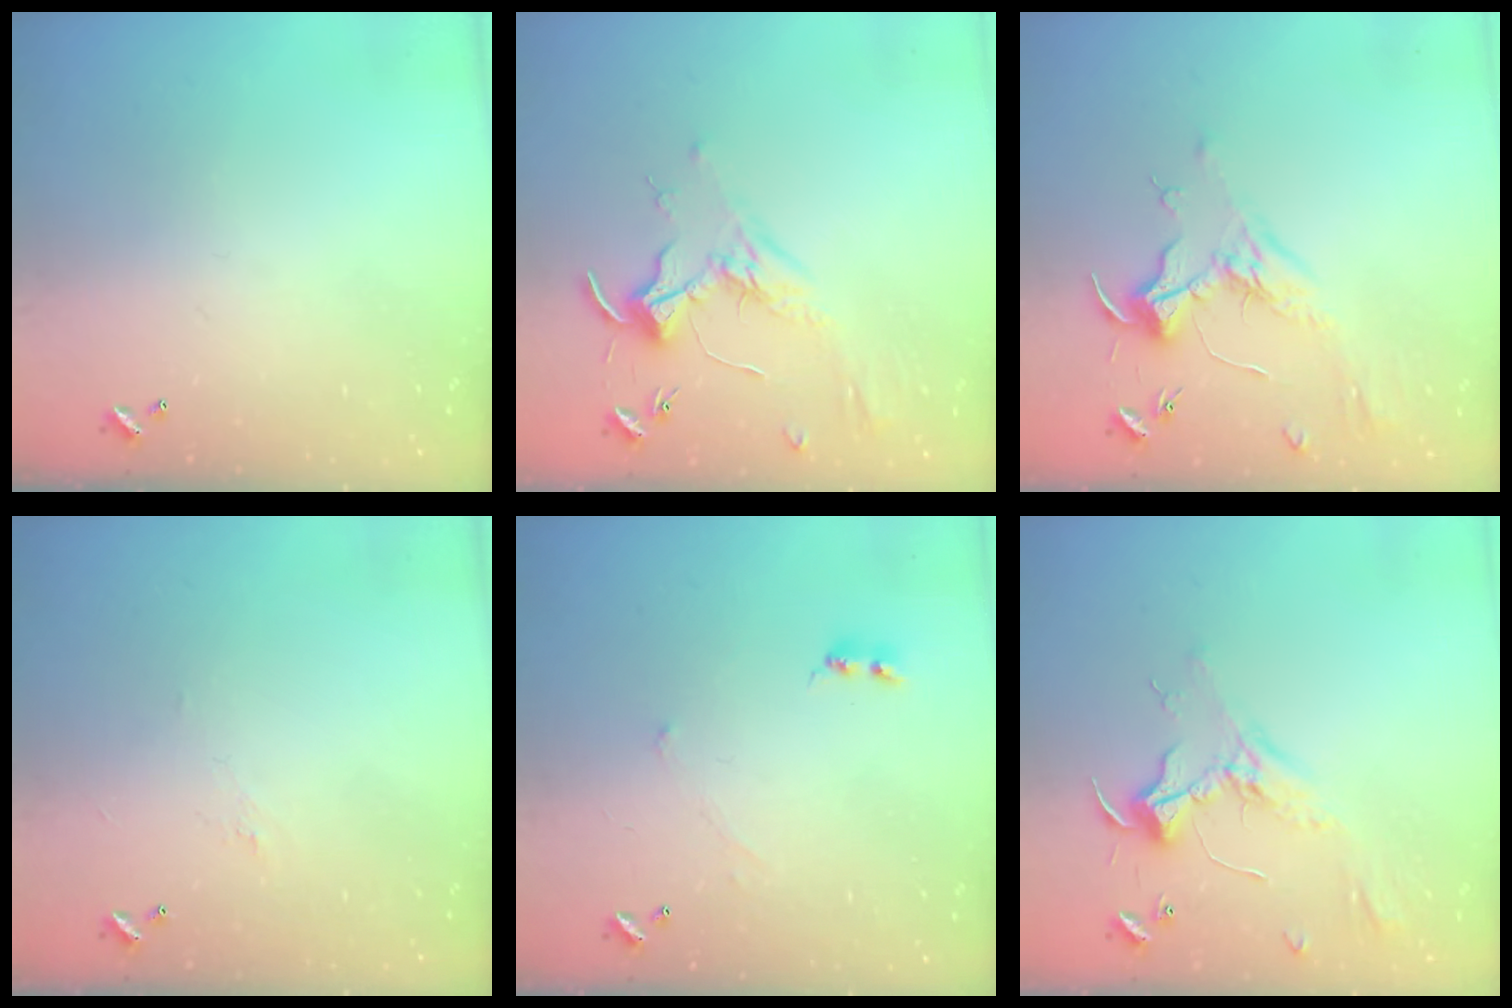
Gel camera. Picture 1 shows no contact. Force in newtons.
{"total": 1.8, "press": 1.6, "slide": 0.7}
{"total": 2.0, "press": 1.9, "slide": 0.6}
{"total": 1.6, "press": 1.5, "slide": 0.5}
{"total": 0.0}
{"total": 2.3, "press": 2.2, "slide": 0.7}